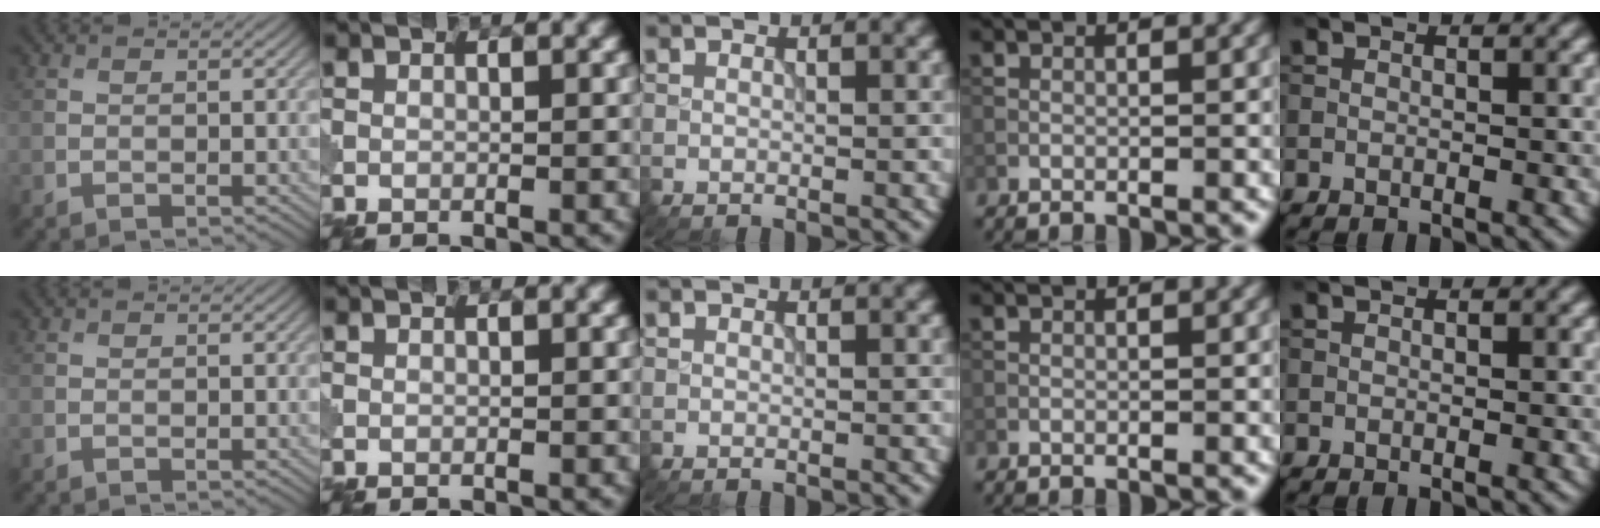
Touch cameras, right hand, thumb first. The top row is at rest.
{}